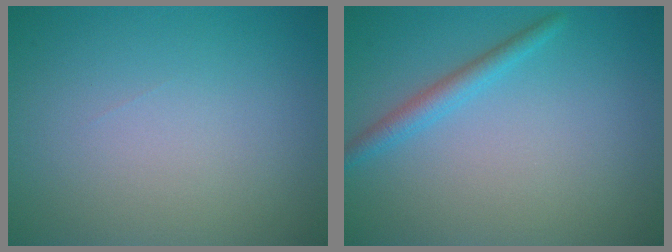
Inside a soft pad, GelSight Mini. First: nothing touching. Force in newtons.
{"total": 2.0, "press": 2.0, "slide": 0.0}